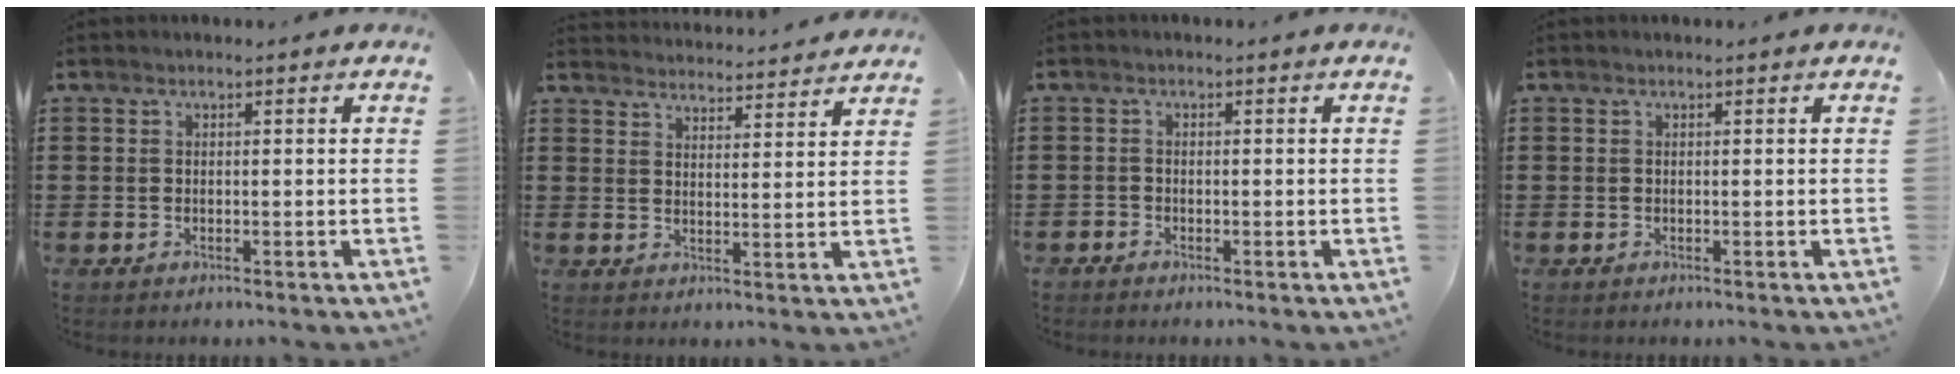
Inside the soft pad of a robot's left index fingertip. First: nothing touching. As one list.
[{"total": 3.9, "force": [3.9, -0.2, -0.3], "torque": [-0.001, -0.030, 0.068]}, {"total": 0.9, "force": [-0.9, 0.3, 0.0], "torque": [-0.004, 0.000, -0.018]}, {"total": 0.0}]